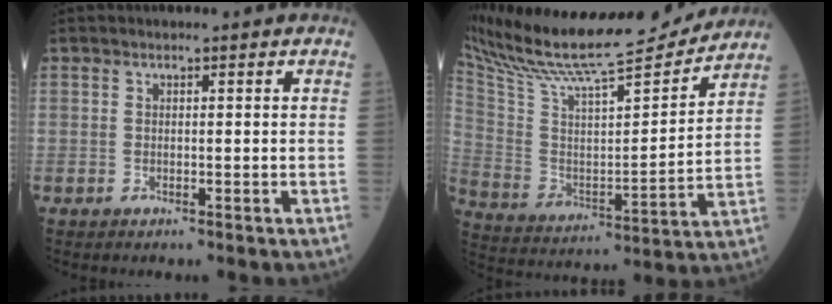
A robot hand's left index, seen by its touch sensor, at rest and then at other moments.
{"total": 23.5, "force": [21.9, 2.0, 8.5], "torque": [-0.164, -0.018, 0.350]}